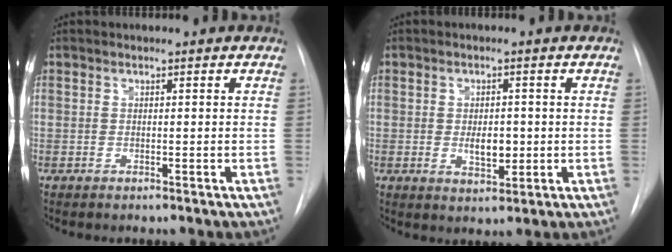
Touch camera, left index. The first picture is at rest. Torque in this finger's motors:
{"motor_torque": [1.00, -0.07, 0.37, 0.11]}